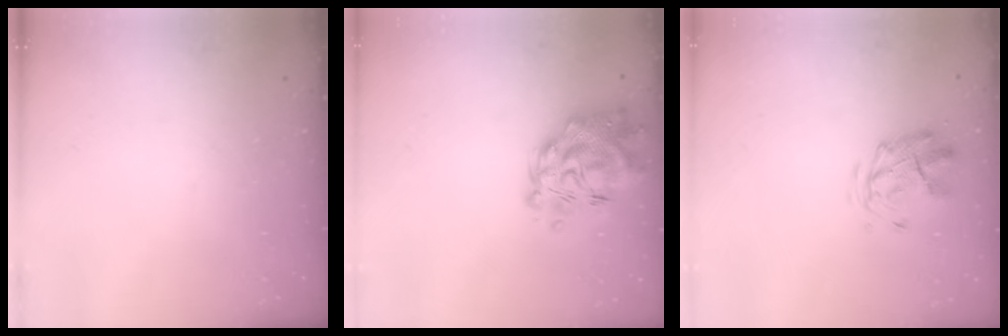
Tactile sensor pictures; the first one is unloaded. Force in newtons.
{"total": 12.9, "press": 12.3, "slide": 3.9}
{"total": 2.8, "press": 2.5, "slide": 1.2}